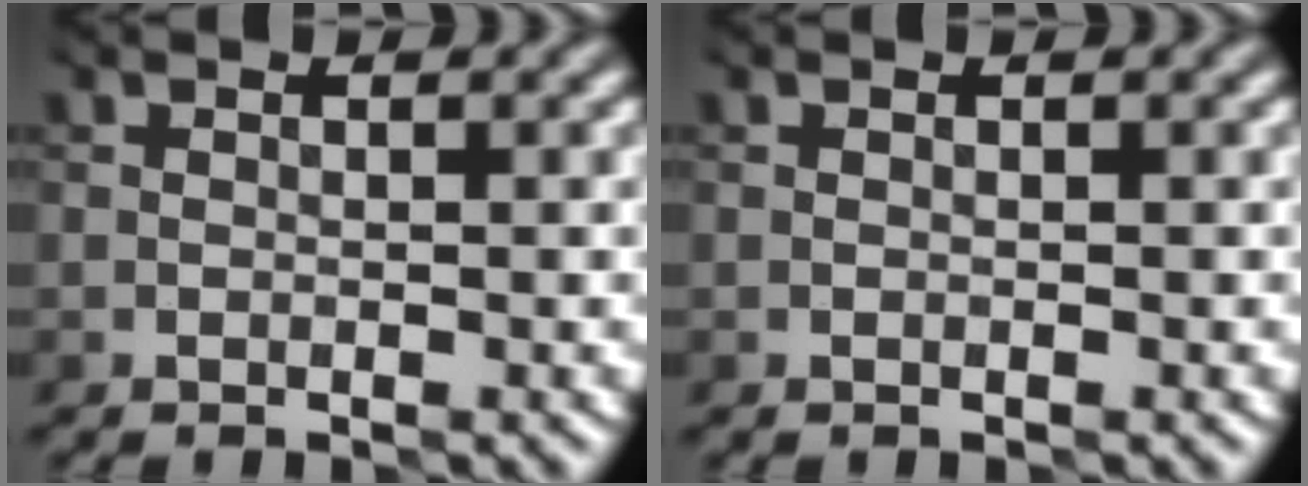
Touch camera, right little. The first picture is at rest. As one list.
[{"total": 0.0}]